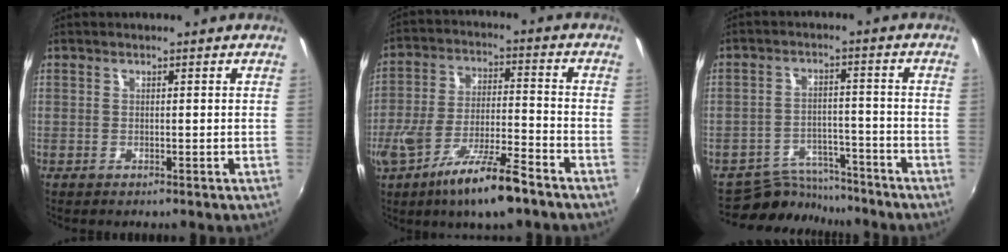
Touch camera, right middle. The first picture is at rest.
{"total": 14.0, "force": [-8.8, 2.8, 10.4], "torque": [-0.206, -0.027, -0.158]}
{"total": 8.0, "force": [-7.6, 2.5, 0.3], "torque": [-0.023, 0.009, -0.120]}